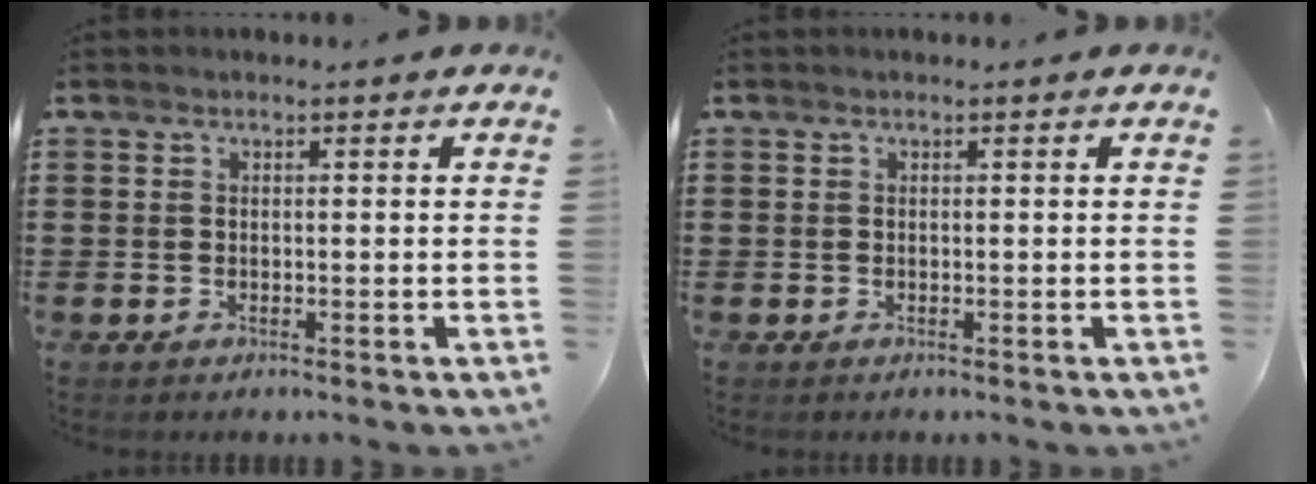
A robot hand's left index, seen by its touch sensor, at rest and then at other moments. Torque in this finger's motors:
{"motor_torque": [0.00, 0.00, 0.00, 0.00]}